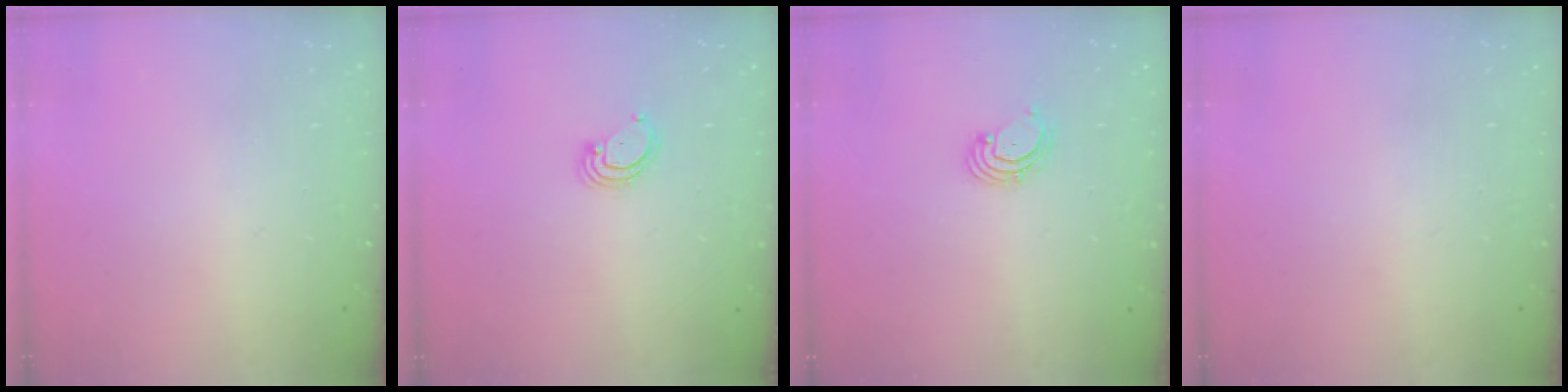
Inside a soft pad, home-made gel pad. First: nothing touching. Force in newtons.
{"total": 3.1, "press": 3.0, "slide": 0.3}
{"total": 2.0, "press": 1.9, "slide": 0.6}
{"total": 0.0}